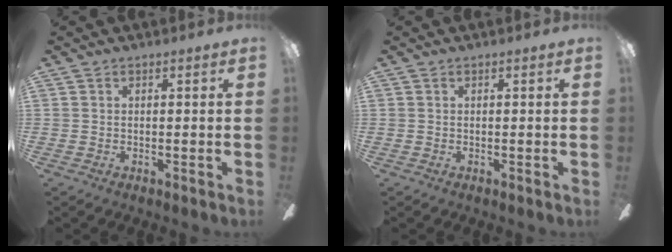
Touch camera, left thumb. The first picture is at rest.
{"total": 0.0}